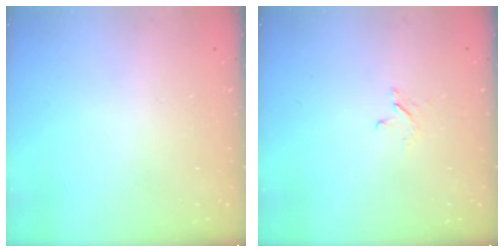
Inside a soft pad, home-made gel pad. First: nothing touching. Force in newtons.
{"total": 2.6, "press": 2.6, "slide": 0.3}